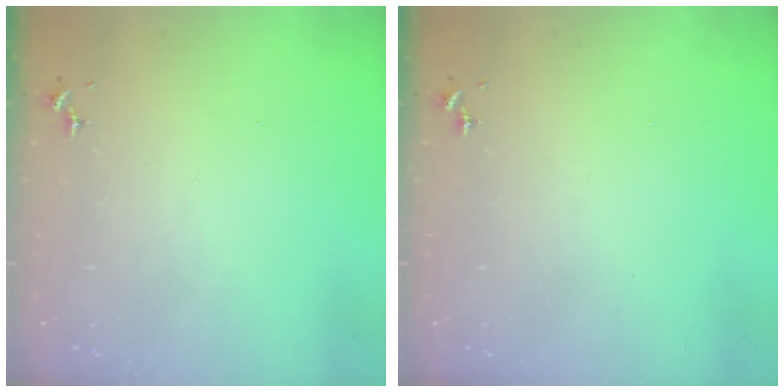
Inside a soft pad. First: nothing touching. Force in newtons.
{"total": 0.0}